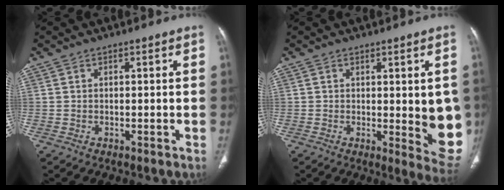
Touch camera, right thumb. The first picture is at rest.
{"total": 11.0, "force": [-0.4, 3.7, 10.3], "torque": [-0.093, -0.020, 0.001]}